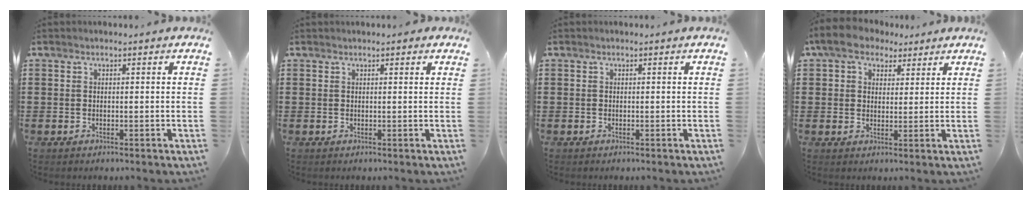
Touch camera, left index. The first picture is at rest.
{"total": 0.7, "force": [0.5, 0.2, 0.4], "torque": [-0.009, 0.003, 0.009]}
{"total": 0.0}
{"total": 6.0, "force": [3.9, 3.7, 2.5], "torque": [-0.071, 0.010, 0.073]}